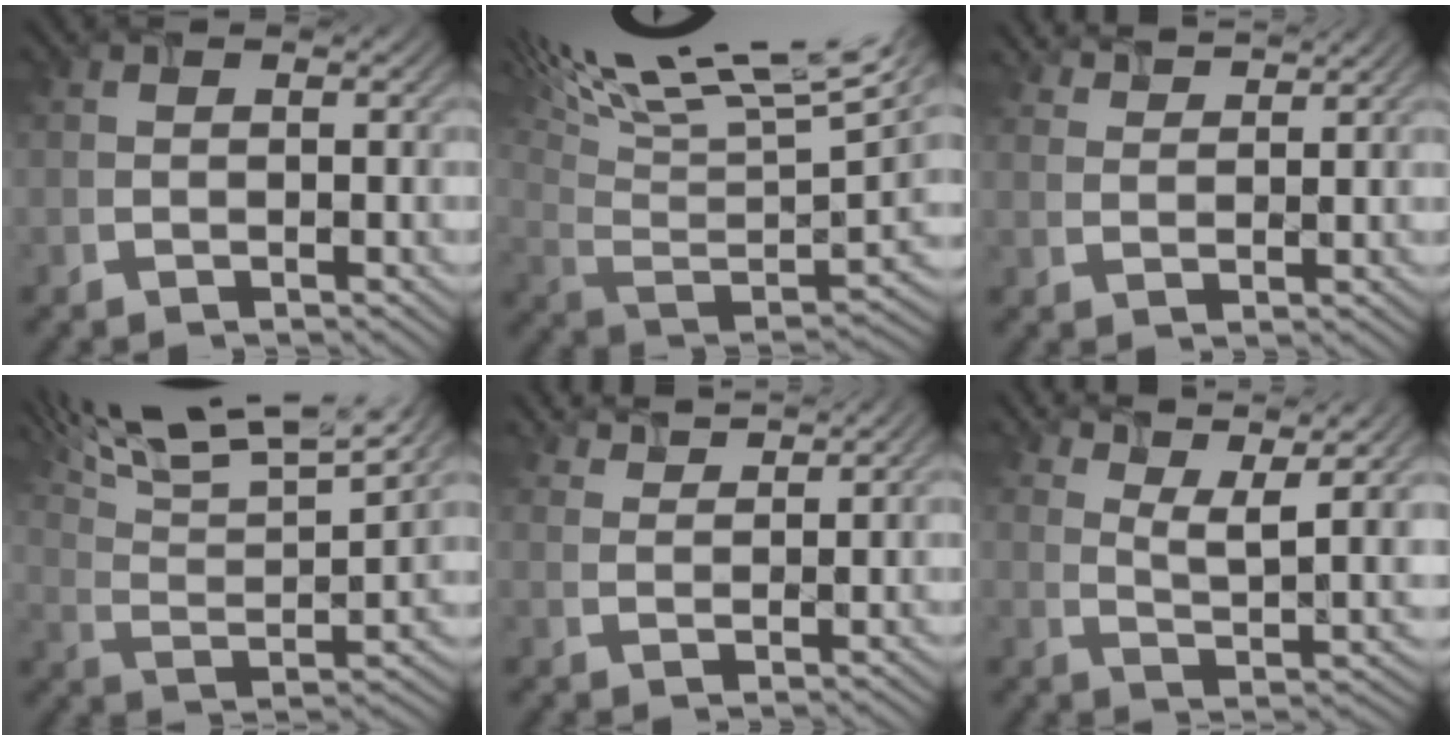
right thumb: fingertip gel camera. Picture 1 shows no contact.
{"total": 18.4, "force": [12.1, 5.3, 12.8], "torque": [-0.281, 0.029, 0.187]}
{"total": 3.2, "force": [3.1, 0.6, 0.9], "torque": [-0.022, 0.008, 0.066]}
{"total": 15.2, "force": [11.2, 3.8, 9.6], "torque": [-0.206, 0.013, 0.186]}
{"total": 3.8, "force": [3.5, 0.9, 1.1], "torque": [-0.032, 0.010, 0.077]}
{"total": 9.0, "force": [6.8, 2.4, 5.4], "torque": [-0.112, -0.001, 0.114]}